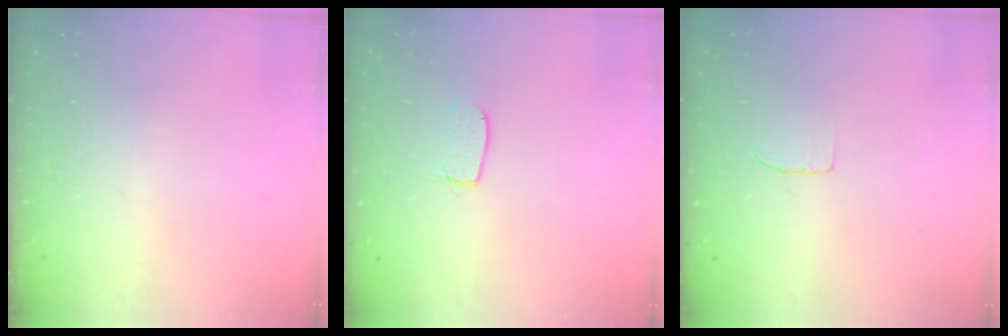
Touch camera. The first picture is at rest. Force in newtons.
{"total": 3.9, "press": 3.9, "slide": 0.3}
{"total": 4.4, "press": 4.3, "slide": 0.4}